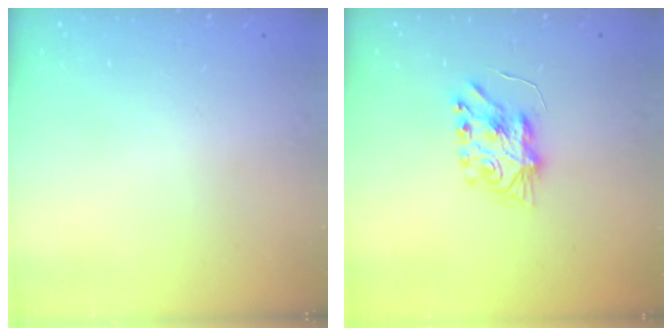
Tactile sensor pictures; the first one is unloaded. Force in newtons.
{"total": 7.4, "press": 7.4, "slide": 0.4}